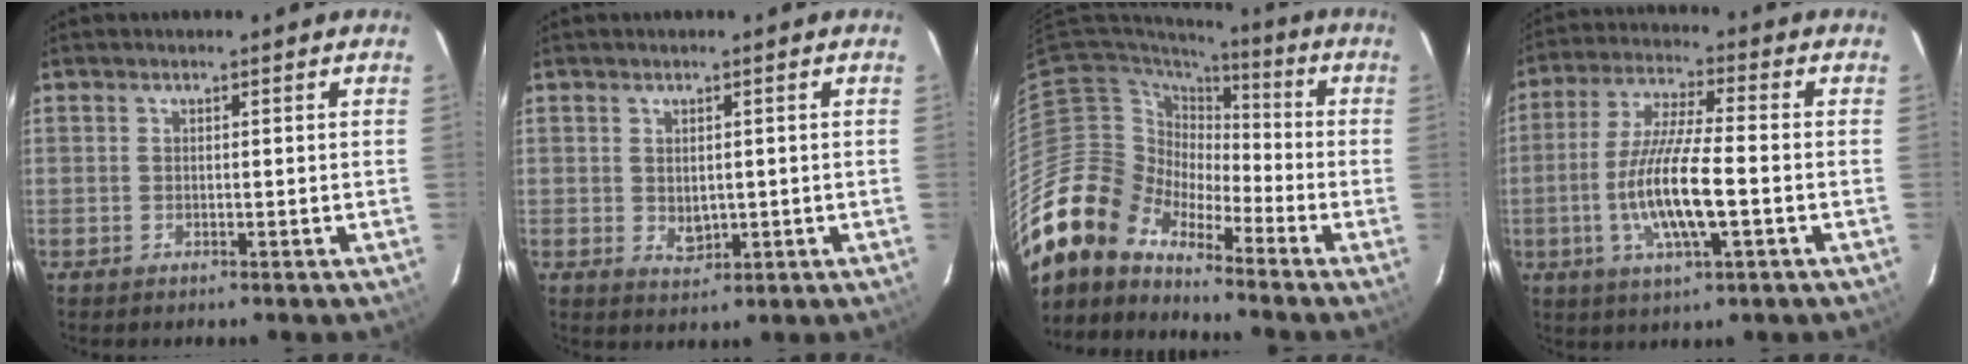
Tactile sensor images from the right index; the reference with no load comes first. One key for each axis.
{"total": 3.1, "fx": 0.0, "fy": 2.4, "fz": 2.0, "tx": -0.029, "ty": -0.002, "tz": 0.006}
{"total": 15.0, "fx": -12.7, "fy": 7.3, "fz": 3.0, "tx": -0.072, "ty": 0.014, "tz": -0.250}
{"total": 13.2, "fx": -3.2, "fy": 2.3, "fz": 12.6, "tx": -0.253, "ty": -0.006, "tz": -0.060}